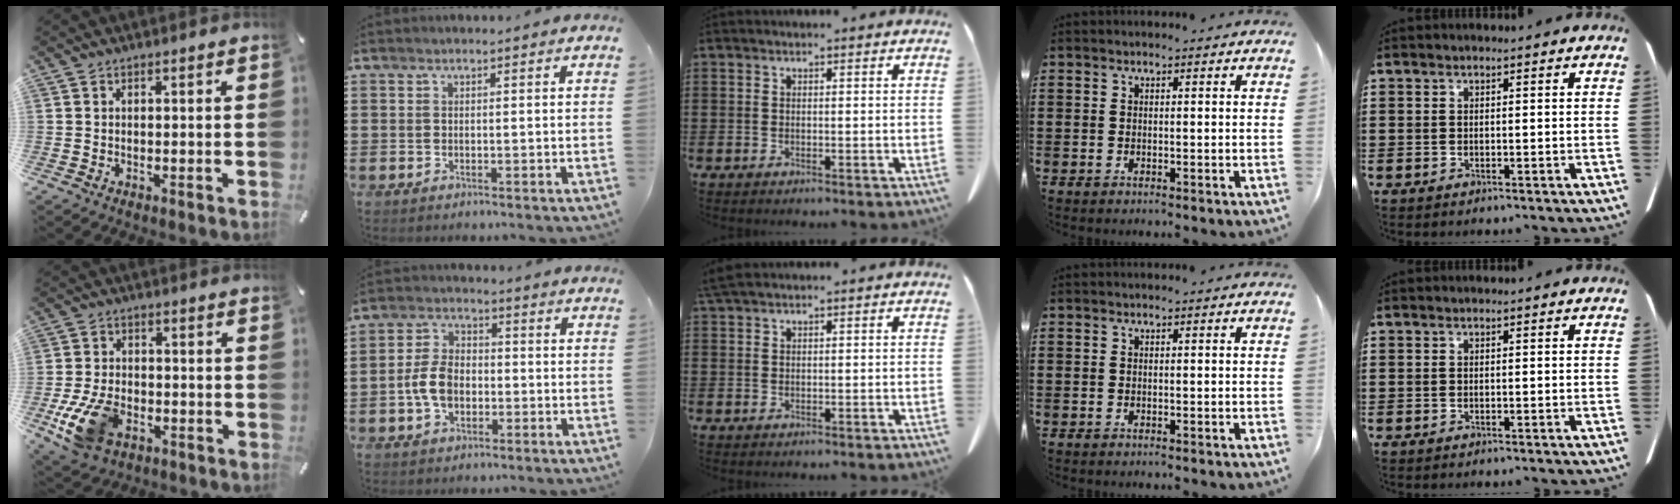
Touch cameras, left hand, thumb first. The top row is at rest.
{"thumb": {"total": 12.2, "force": [-4.7, 7.8, 8.1], "torque": [-0.177, 0.010, -0.080]}, "index": {"total": 6.5, "force": [-1.5, 4.3, 4.7], "torque": [-0.119, 0.002, -0.036]}, "middle": {"total": 1.6, "force": [1.3, 0.1, 0.9], "torque": [-0.022, -0.001, 0.026]}}